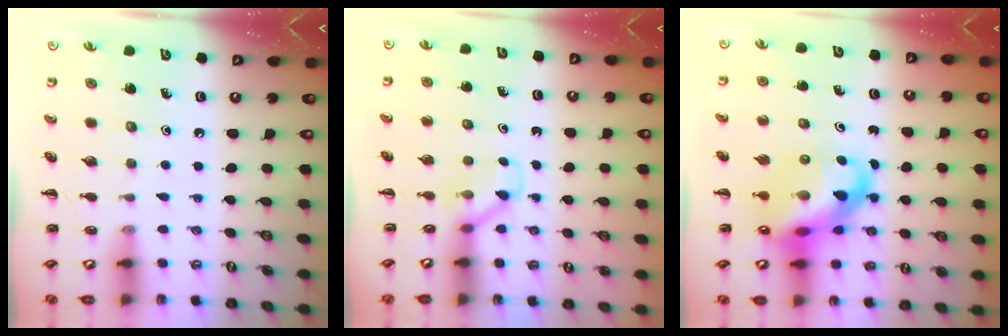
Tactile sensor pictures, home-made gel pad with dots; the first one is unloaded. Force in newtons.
{"total": 2.8, "press": 2.6, "slide": 0.9}
{"total": 14.4, "press": 13.9, "slide": 3.9}